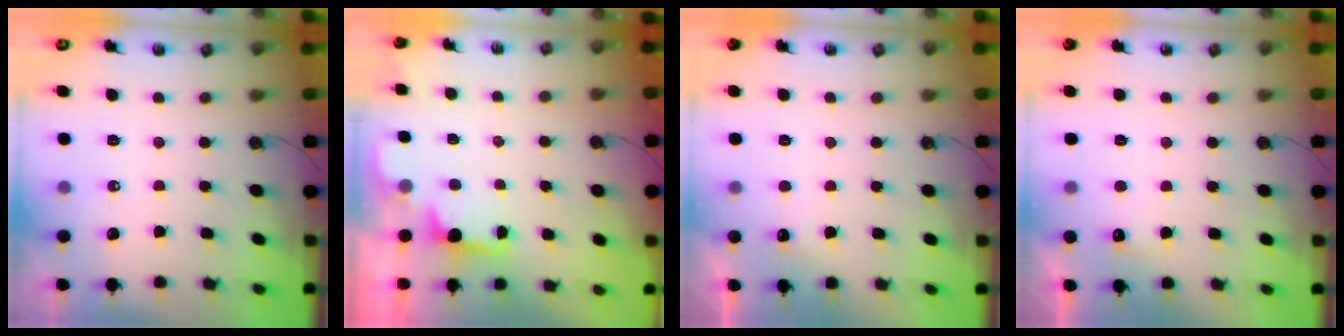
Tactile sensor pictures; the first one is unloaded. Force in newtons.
{"total": 1.7, "press": 1.5, "slide": 0.9}
{"total": 3.0, "press": 2.8, "slide": 1.0}
{"total": 6.0, "press": 5.9, "slide": 1.3}